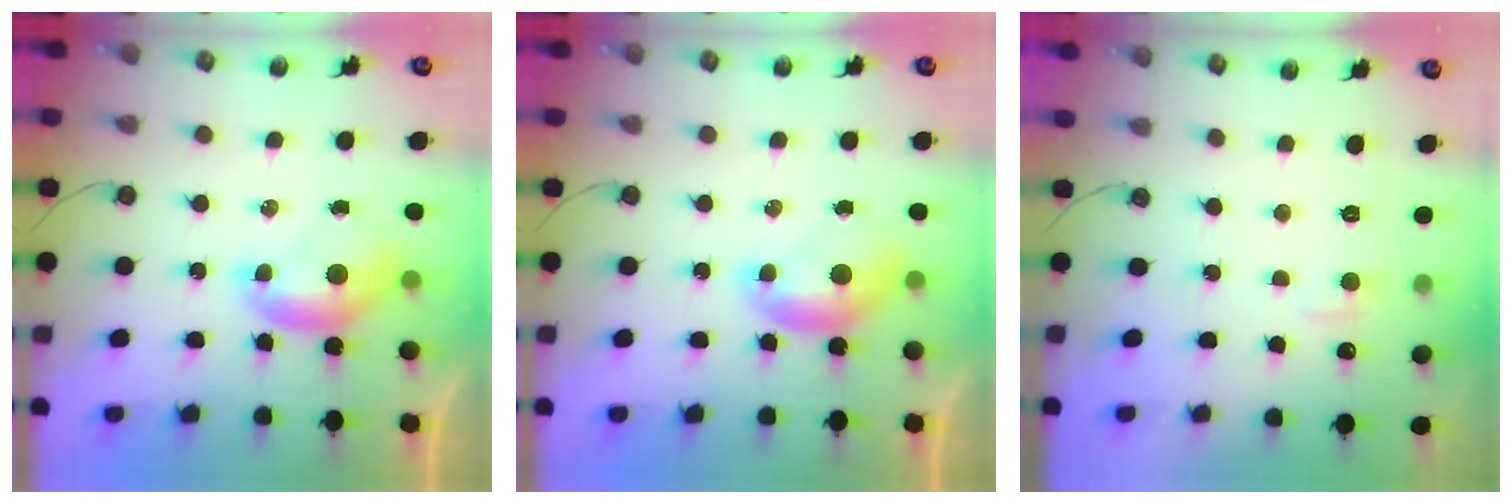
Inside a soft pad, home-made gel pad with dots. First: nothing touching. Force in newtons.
{"total": 0.0}
{"total": 1.7, "press": 1.6, "slide": 0.6}